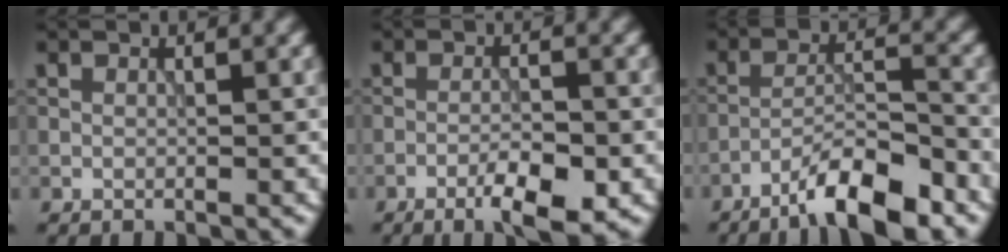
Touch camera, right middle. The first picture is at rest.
{"total": 4.3, "force": [-2.3, 0.9, 3.5], "torque": [-0.062, -0.002, -0.037]}
{"total": 7.0, "force": [-5.0, 1.3, 4.7], "torque": [-0.074, 0.008, -0.088]}